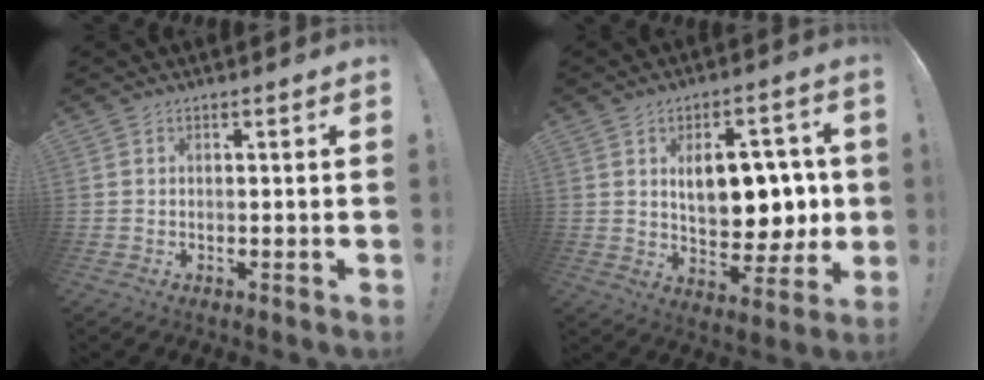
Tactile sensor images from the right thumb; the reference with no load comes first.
{"total": 13.5, "force": [2.1, 8.0, 10.7], "torque": [-0.144, -0.002, 0.043]}